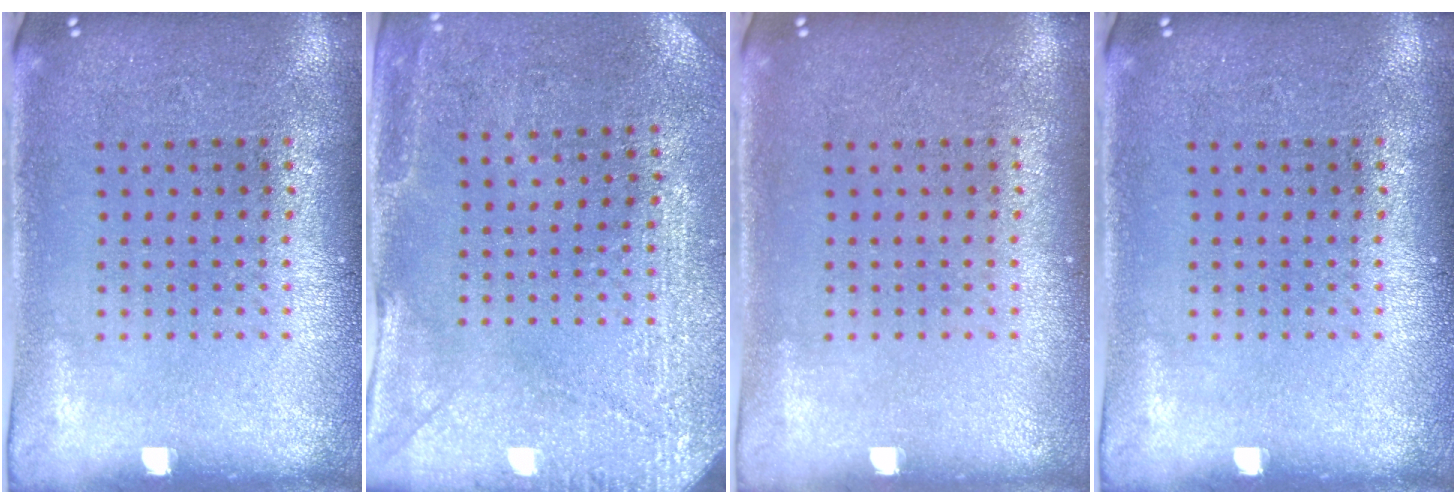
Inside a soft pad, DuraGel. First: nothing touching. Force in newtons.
{"total": 2.9, "press": 2.7, "slide": 1.0}
{"total": 0.0}
{"total": 0.0}